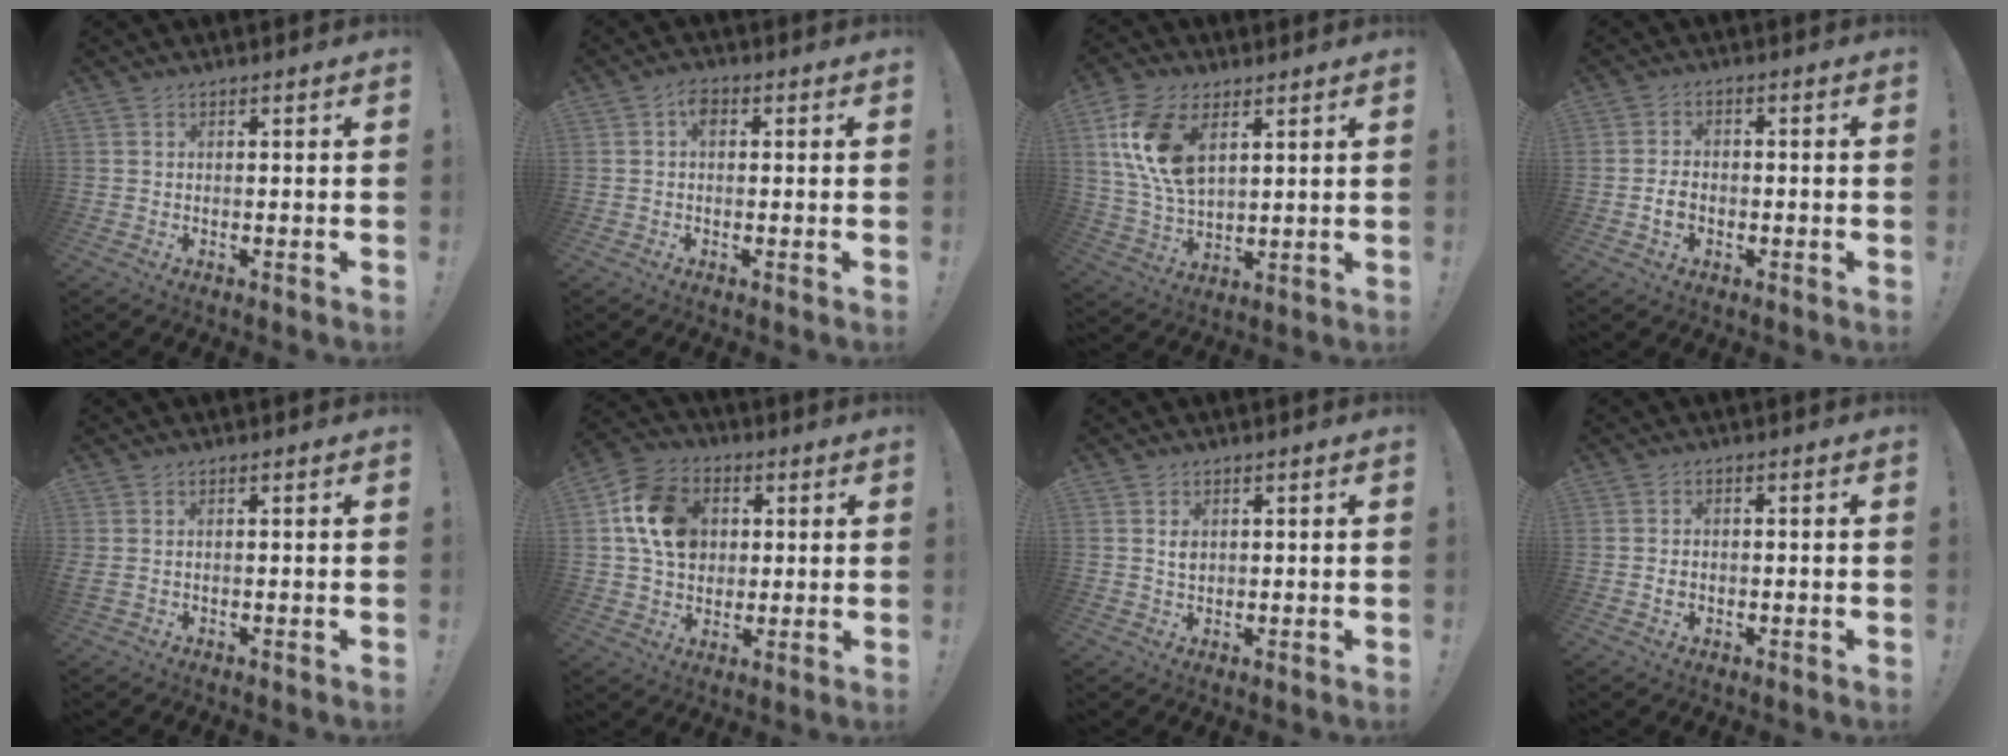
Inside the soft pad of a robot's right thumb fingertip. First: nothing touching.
{"total": 3.5, "force": [0.7, 2.2, 2.6], "torque": [-0.044, 0.005, 0.011]}
{"total": 15.0, "force": [6.3, 8.8, 10.4], "torque": [-0.209, -0.022, 0.117]}
{"total": 4.2, "force": [-1.2, 3.2, 2.4], "torque": [-0.028, 0.005, -0.022]}
{"total": 1.1, "force": [0.3, 0.1, 1.1], "torque": [-0.025, 0.000, 0.006]}
{"total": 15.6, "force": [3.4, 12.5, 8.7], "torque": [-0.127, 0.001, 0.071]}
{"total": 2.5, "force": [0.9, 2.1, 1.1], "torque": [0.001, -0.010, 0.012]}
{"total": 2.2, "force": [-0.3, 1.8, 1.2], "torque": [-0.004, 0.001, -0.008]}